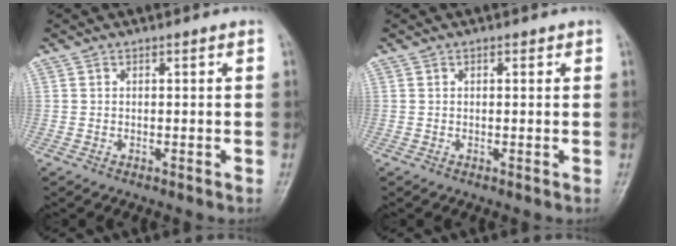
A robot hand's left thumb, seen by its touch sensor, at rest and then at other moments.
{"total": 0.7, "force": [0.4, 0.5, 0.4], "torque": [-0.002, -0.001, 0.002]}